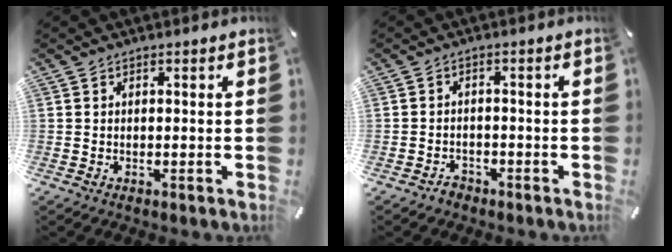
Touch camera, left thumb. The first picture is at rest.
{"total": 2.1, "force": [-1.5, 1.4, 0.5], "torque": [-0.010, 0.010, -0.034]}